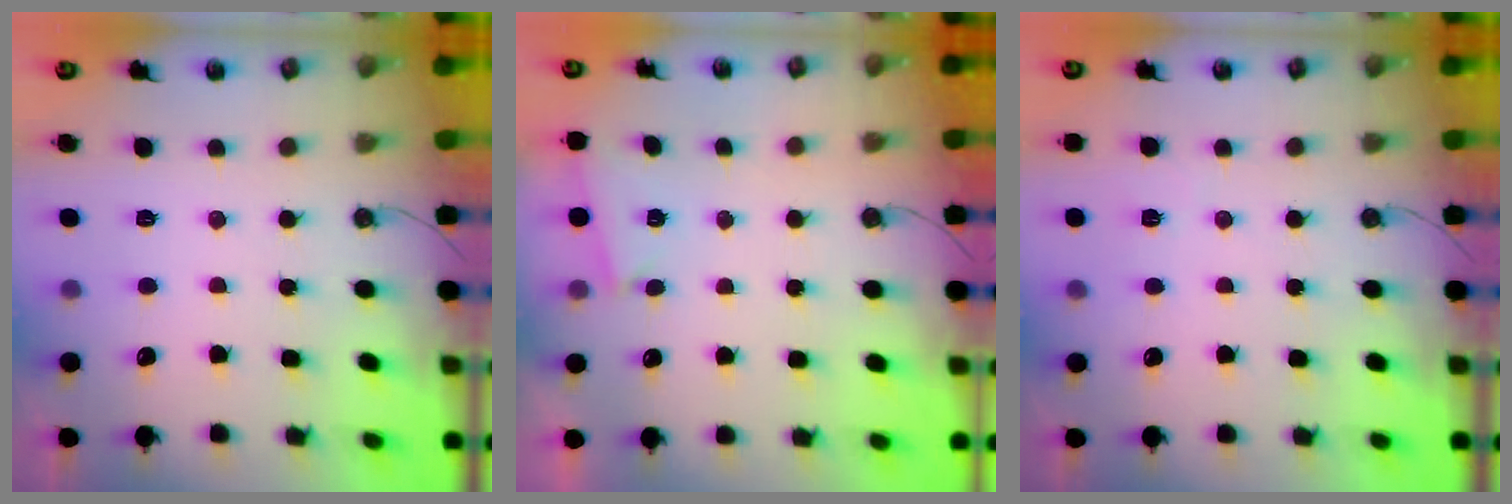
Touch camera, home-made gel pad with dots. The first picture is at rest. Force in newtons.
{"total": 4.8, "press": 0.8, "slide": 4.7}
{"total": 4.0, "press": 2.8, "slide": 2.8}